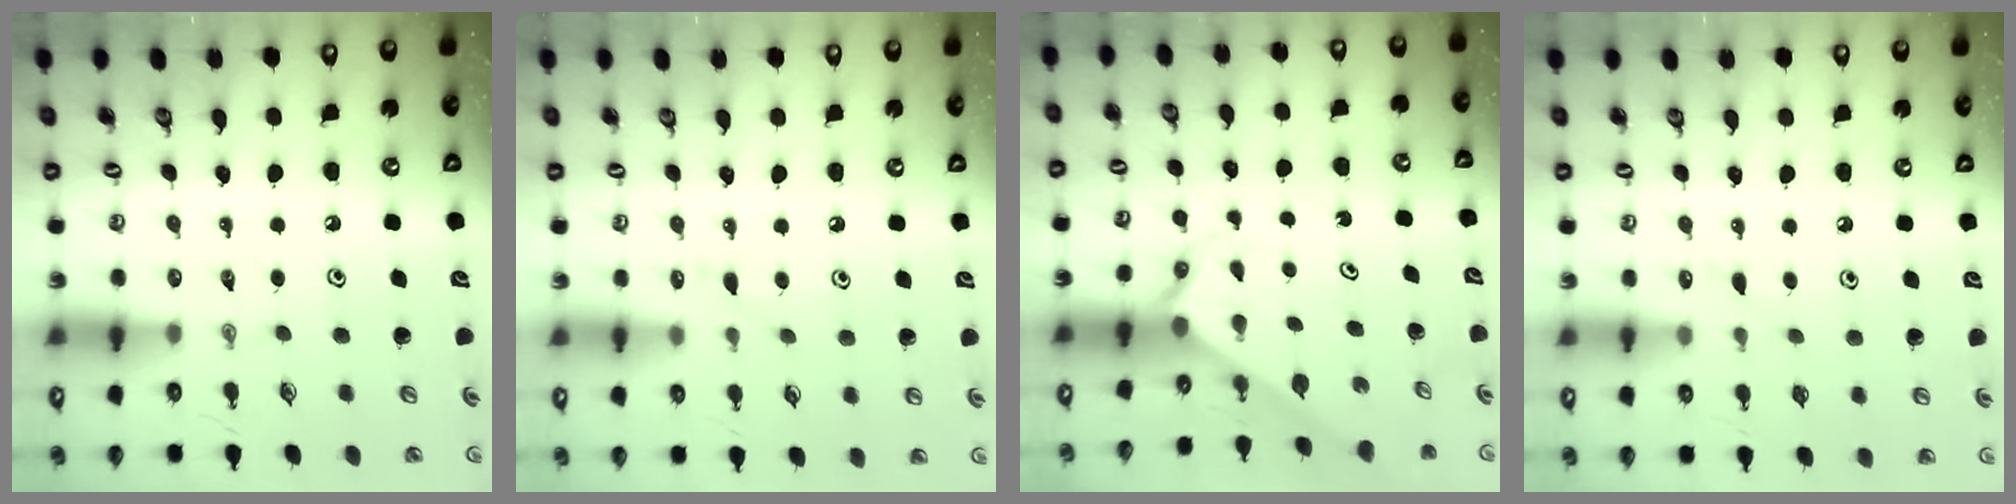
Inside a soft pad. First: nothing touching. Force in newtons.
{"total": 4.7, "press": 4.7, "slide": 0.6}
{"total": 2.1, "press": 2.1, "slide": 0.1}
{"total": 5.4, "press": 5.4, "slide": 0.5}